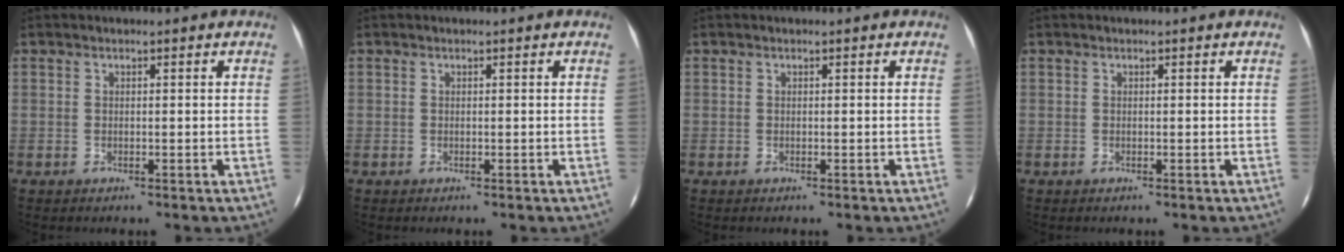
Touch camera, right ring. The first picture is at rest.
{"total": 0.0}
{"total": 0.0}
{"total": 0.0}